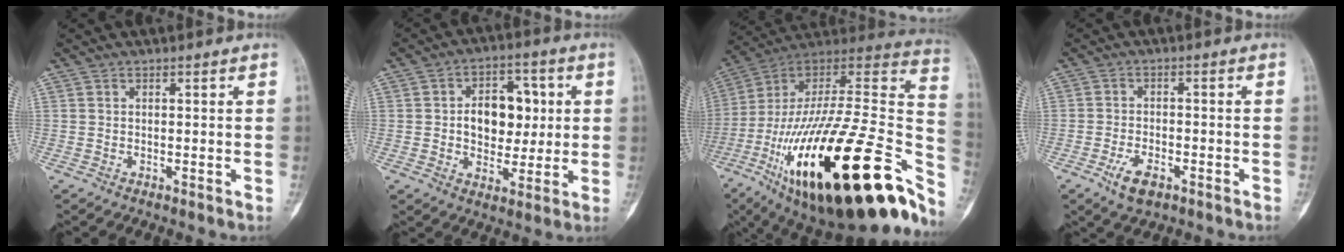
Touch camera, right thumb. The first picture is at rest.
{"total": 11.6, "force": [1.3, 8.2, 8.1], "torque": [-0.068, 0.011, 0.021]}
{"total": 46.4, "force": [-18.2, 16.5, 39.4], "torque": [-0.570, 0.048, -0.293]}
{"total": 5.3, "force": [-2.8, 2.5, 3.6], "torque": [-0.064, 0.010, -0.047]}